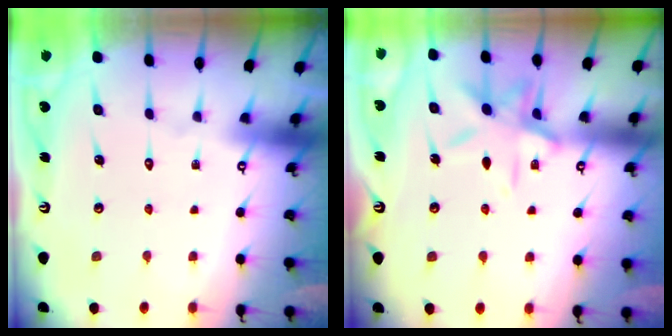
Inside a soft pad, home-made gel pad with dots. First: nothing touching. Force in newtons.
{"total": 10.6, "press": 10.6, "slide": 0.6}